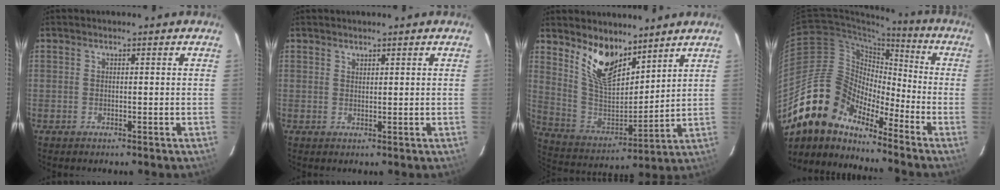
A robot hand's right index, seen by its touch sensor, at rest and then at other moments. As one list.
[{"total": 0.8, "force": [0.8, 0.4, 0.1], "torque": [-0.002, 0.001, 0.015]}, {"total": 13.3, "force": [9.4, 5.6, 7.5], "torque": [-0.147, -0.011, 0.188]}, {"total": 15.4, "force": [-12.9, 6.2, 5.7], "torque": [-0.097, 0.012, -0.250]}]